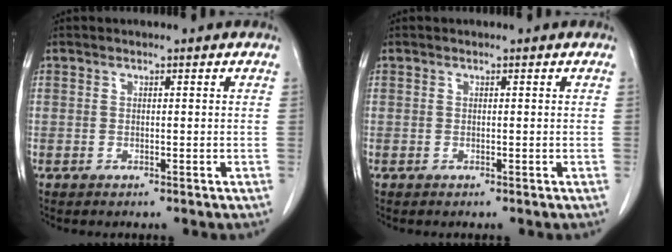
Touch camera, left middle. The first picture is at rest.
{"total": 0.0}